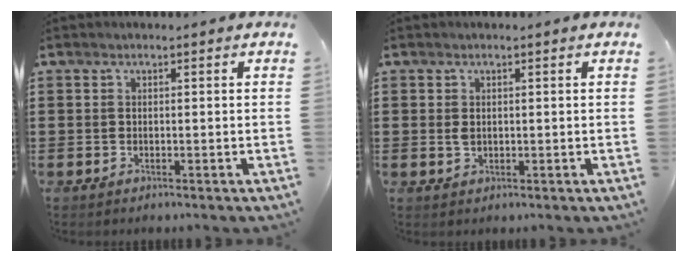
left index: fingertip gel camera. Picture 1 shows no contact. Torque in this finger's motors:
{"motor_torque": [0.24, 0.18, 0.13, 0.04]}